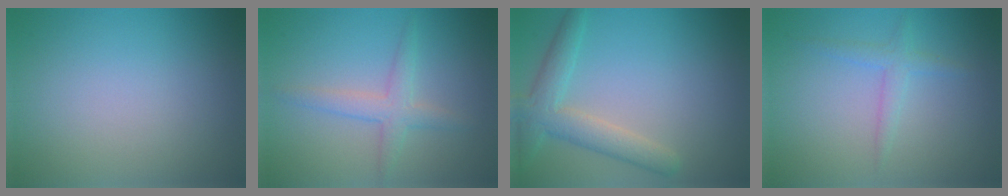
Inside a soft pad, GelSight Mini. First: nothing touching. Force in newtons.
{"total": 2.5, "press": 2.5, "slide": 0.0}
{"total": 3.8, "press": 3.8, "slide": 0.2}
{"total": 1.6, "press": 1.6, "slide": 0.1}